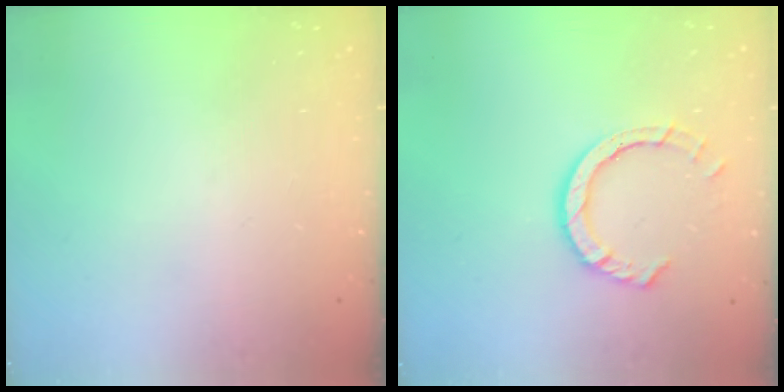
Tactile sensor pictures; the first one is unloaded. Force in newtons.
{"total": 8.0, "press": 7.9, "slide": 0.9}